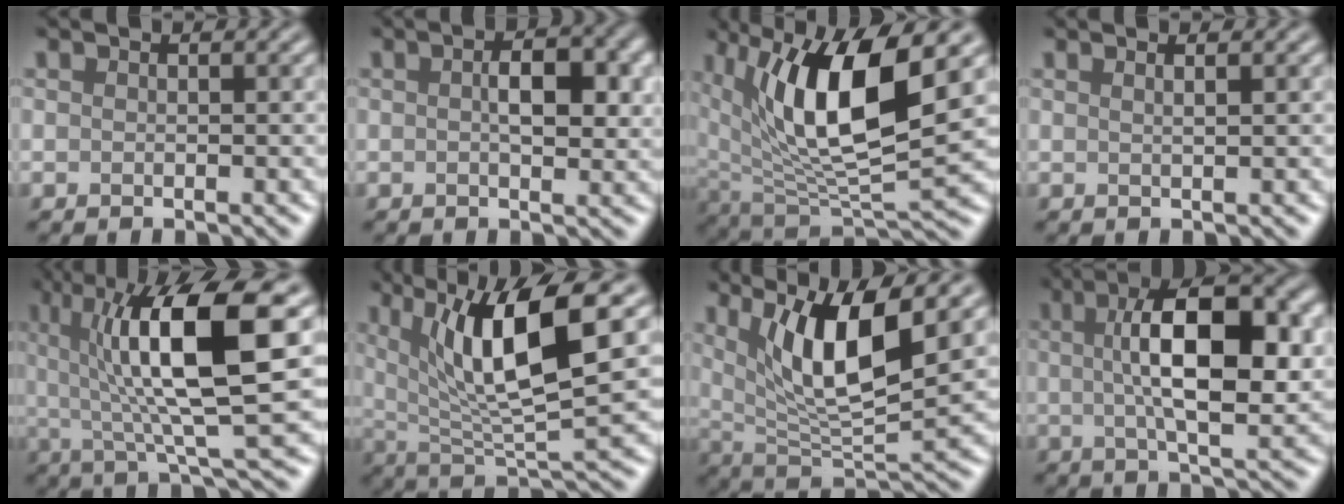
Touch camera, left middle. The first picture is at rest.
{"total": 4.0, "force": [0.4, 1.8, 3.6], "torque": [-0.056, -0.003, 0.004]}
{"total": 11.8, "force": [3.9, 4.2, 10.3], "torque": [-0.178, -0.013, 0.071]}
{"total": 2.0, "force": [1.1, 1.0, 1.4], "torque": [0.004, -0.001, -0.012]}
{"total": 11.6, "force": [2.4, 2.7, 11.0], "torque": [-0.169, -0.002, 0.046]}
{"total": 9.4, "force": [3.2, 2.4, 8.5], "torque": [-0.141, -0.013, 0.059]}
{"total": 8.8, "force": [3.2, 2.5, 7.8], "torque": [-0.131, -0.021, 0.061]}
{"total": 10.9, "force": [1.6, 3.9, 10.1], "torque": [-0.151, 0.005, 0.023]}